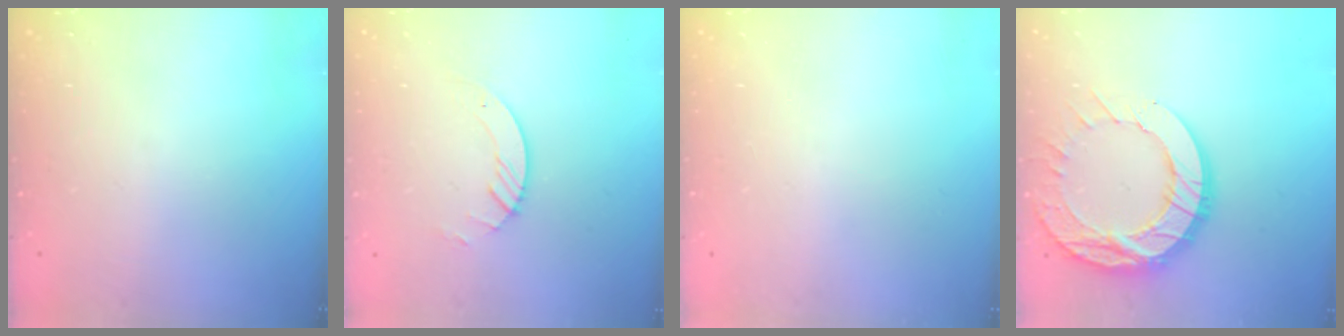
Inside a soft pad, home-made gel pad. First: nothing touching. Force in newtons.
{"total": 3.9, "press": 3.9, "slide": 0.4}
{"total": 0.0}
{"total": 16.0, "press": 15.9, "slide": 1.3}